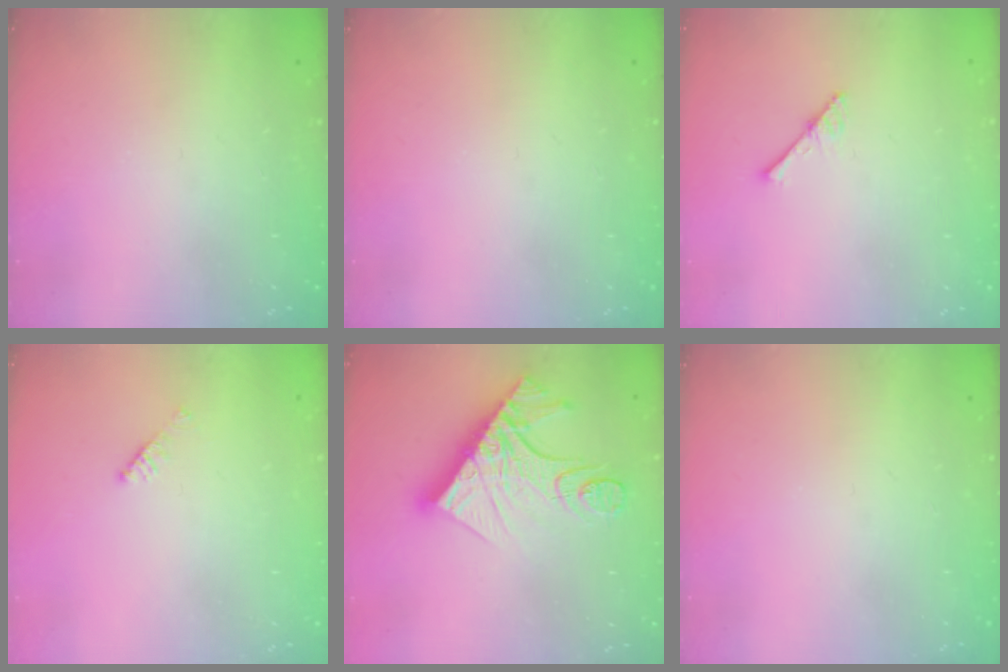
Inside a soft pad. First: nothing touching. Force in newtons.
{"total": 0.0}
{"total": 3.0, "press": 3.0, "slide": 0.3}
{"total": 4.1, "press": 4.0, "slide": 0.6}
{"total": 16.3, "press": 16.3, "slide": 1.3}
{"total": 0.0}